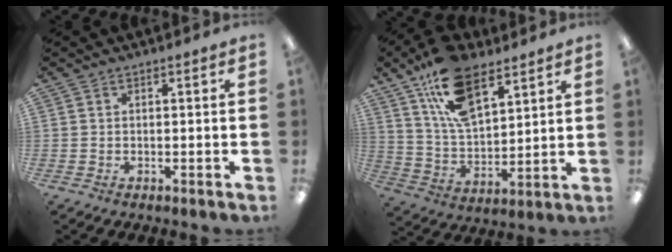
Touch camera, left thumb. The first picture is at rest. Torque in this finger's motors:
{"motor_torque": [0.28, 0.36, 1.32, -1.46, 0.18]}